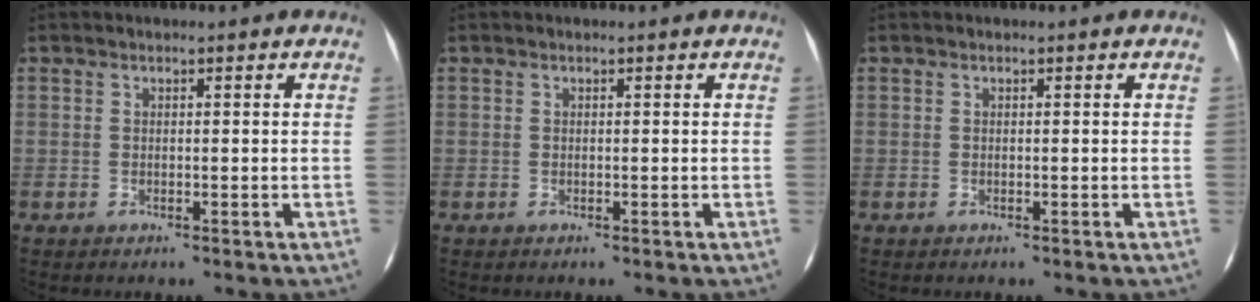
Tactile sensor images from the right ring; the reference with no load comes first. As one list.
[{"total": 0.0}, {"total": 0.0}]